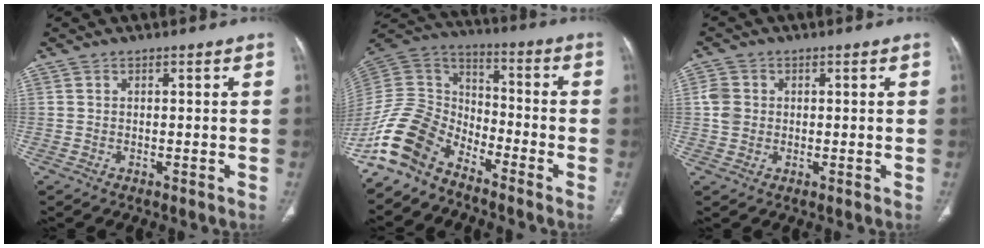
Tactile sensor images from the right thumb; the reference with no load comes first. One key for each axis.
{"total": 13.4, "fx": -10.0, "fy": 7.2, "fz": 5.3, "tx": -0.100, "ty": 0.084, "tz": -0.208}
{"total": 3.8, "fx": 0.2, "fy": 3.4, "fz": 1.8, "tx": -0.027, "ty": 0.005, "tz": 0.001}